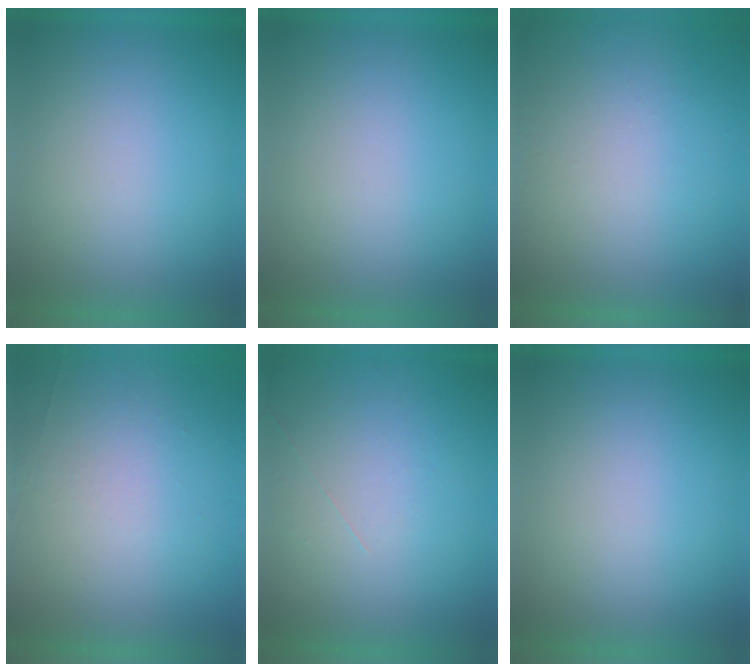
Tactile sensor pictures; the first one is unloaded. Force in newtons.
{"total": 0.0}
{"total": 1.2}
{"total": 6.8}
{"total": 1.1}
{"total": 0.0}